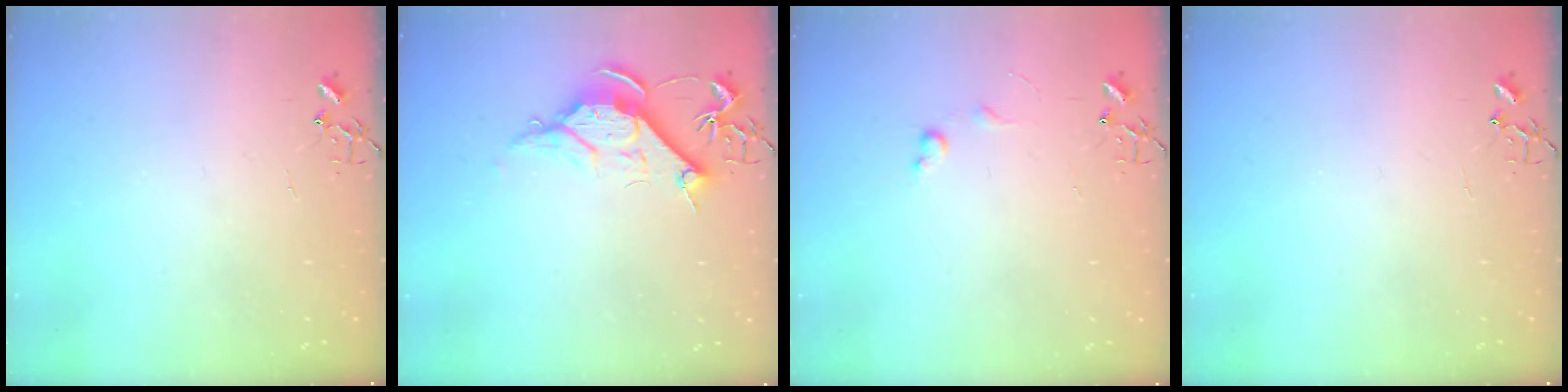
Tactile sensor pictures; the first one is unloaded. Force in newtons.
{"total": 10.1, "press": 10.1, "slide": 0.6}
{"total": 4.6, "press": 4.6, "slide": 0.6}
{"total": 0.0}